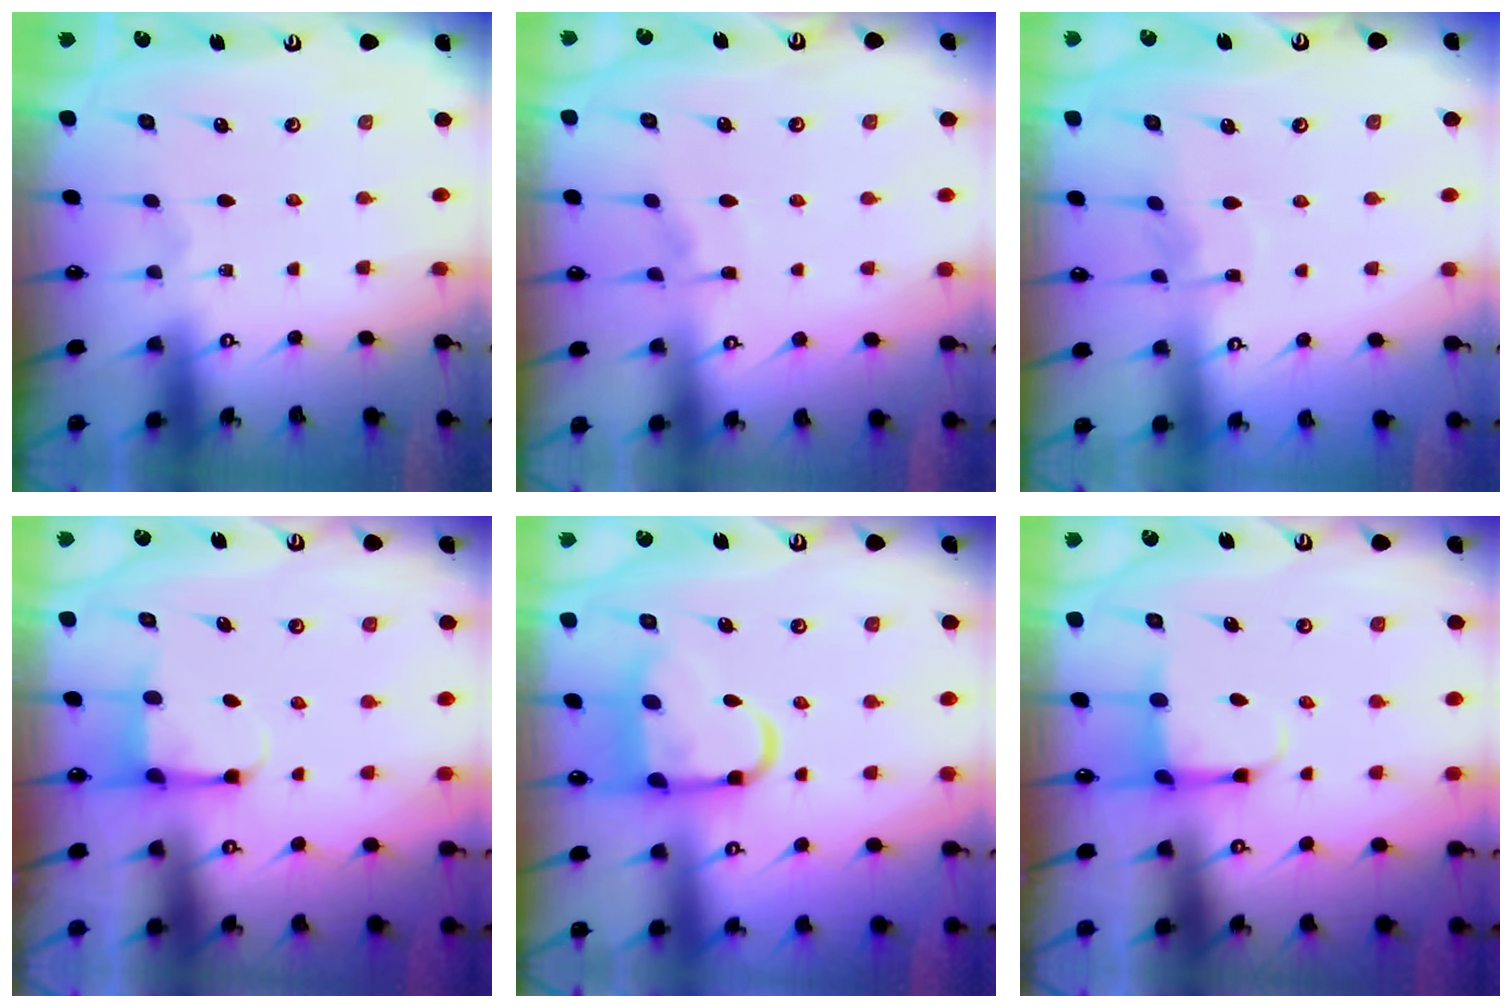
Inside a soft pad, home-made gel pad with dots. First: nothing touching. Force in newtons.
{"total": 4.6, "press": 4.6, "slide": 0.5}
{"total": 4.1, "press": 4.1, "slide": 0.4}
{"total": 3.0, "press": 3.0, "slide": 0.8}
{"total": 10.6, "press": 10.5, "slide": 1.5}
{"total": 3.8, "press": 3.6, "slide": 1.3}